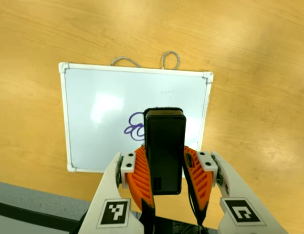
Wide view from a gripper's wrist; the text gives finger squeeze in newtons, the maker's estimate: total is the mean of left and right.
{"total": 8.4, "left": 6.6, "right": 10.2}